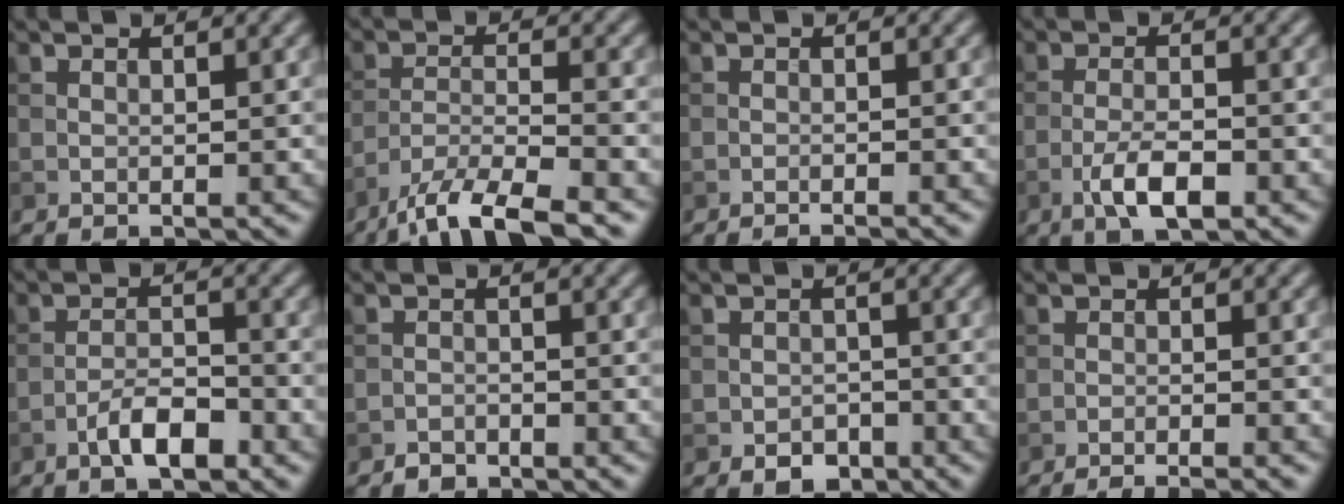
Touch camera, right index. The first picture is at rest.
{"total": 7.5, "force": [-5.8, 1.6, 4.5], "torque": [-0.077, -0.004, -0.109]}
{"total": 1.6, "force": [-1.3, 0.2, 1.0], "torque": [-0.010, 0.002, -0.023]}
{"total": 3.9, "force": [-1.9, 1.3, 3.1], "torque": [-0.063, 0.001, -0.039]}
{"total": 3.7, "force": [-2.3, 1.2, 2.7], "torque": [-0.047, 0.009, -0.044]}
{"total": 1.2, "force": [-1.1, 0.5, 0.0], "torque": [0.005, 0.004, -0.021]}
{"total": 2.4, "force": [-1.4, 1.5, 1.1], "torque": [-0.011, 0.000, -0.026]}
{"total": 3.4, "force": [-2.7, 0.5, 2.1], "torque": [-0.029, -0.001, -0.049]}